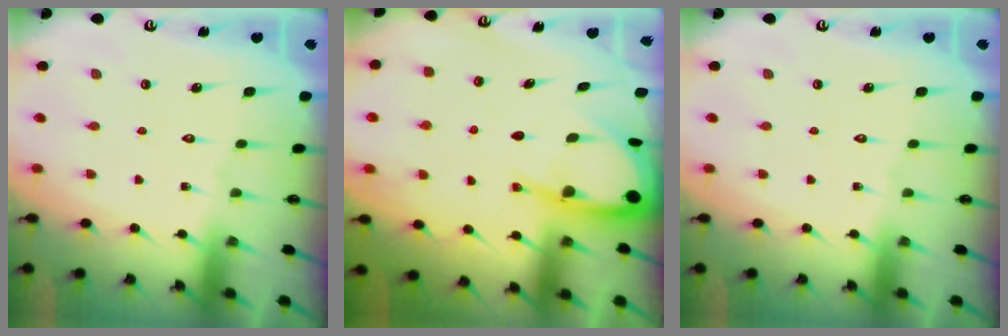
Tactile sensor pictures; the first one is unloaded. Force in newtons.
{"total": 7.8, "press": 7.7, "slide": 0.8}
{"total": 0.0}